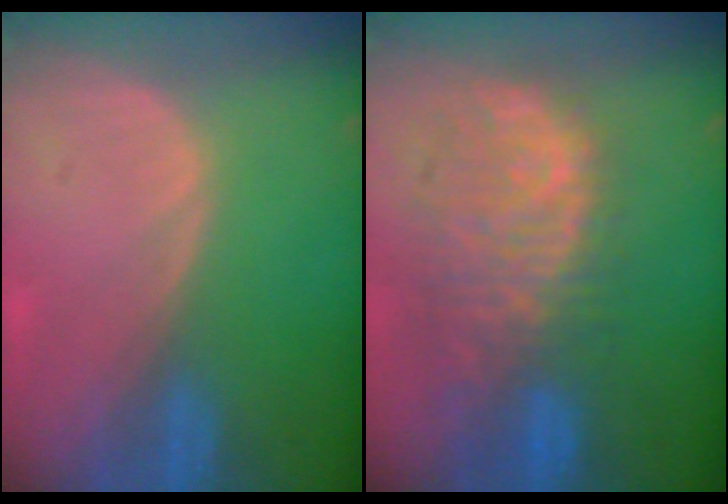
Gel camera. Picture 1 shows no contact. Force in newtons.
{"total": 11.0, "press": 9.6, "slide": 5.5}